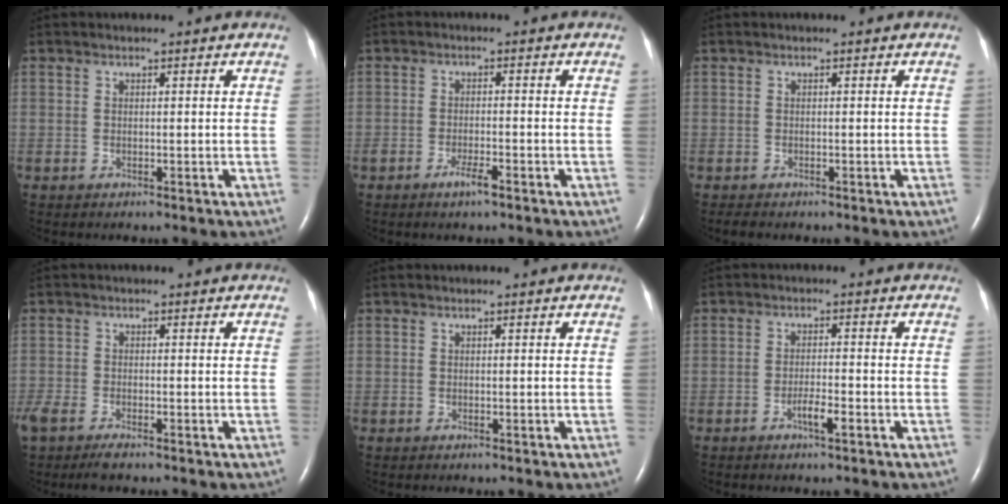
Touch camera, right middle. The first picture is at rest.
{"total": 2.6, "force": [-1.7, 0.2, 1.9], "torque": [-0.039, -0.002, -0.031]}
{"total": 0.9, "force": [-0.8, 0.2, 0.3], "torque": [-0.012, -0.004, -0.011]}
{"total": 7.6, "force": [-5.7, 2.2, 4.5], "torque": [-0.110, -0.017, -0.099]}
{"total": 0.0}
{"total": 2.6, "force": [-1.5, 0.2, 2.2], "torque": [-0.041, -0.001, -0.027]}